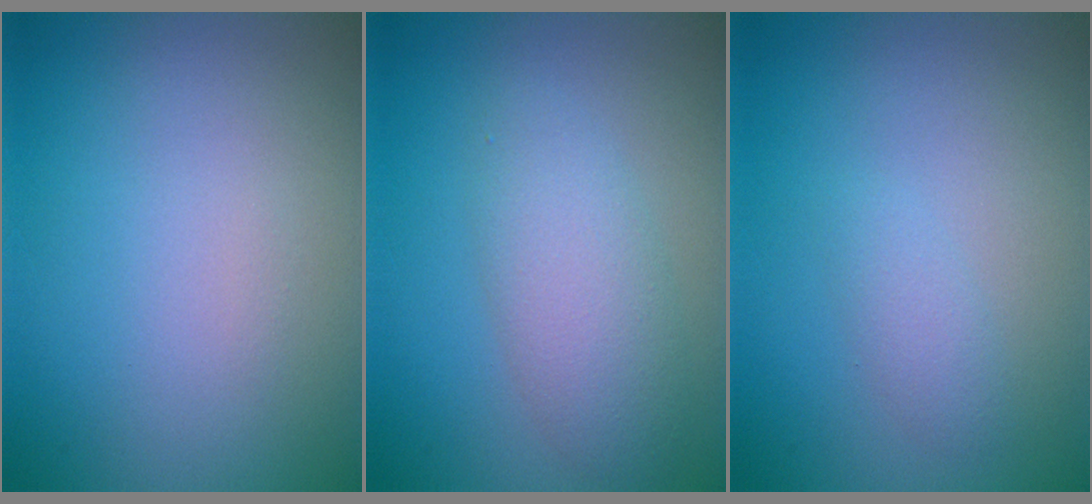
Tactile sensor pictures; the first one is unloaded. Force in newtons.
{"total": 3.7, "press": 3.7, "slide": 0.1}
{"total": 1.2, "press": 1.2, "slide": 0.1}